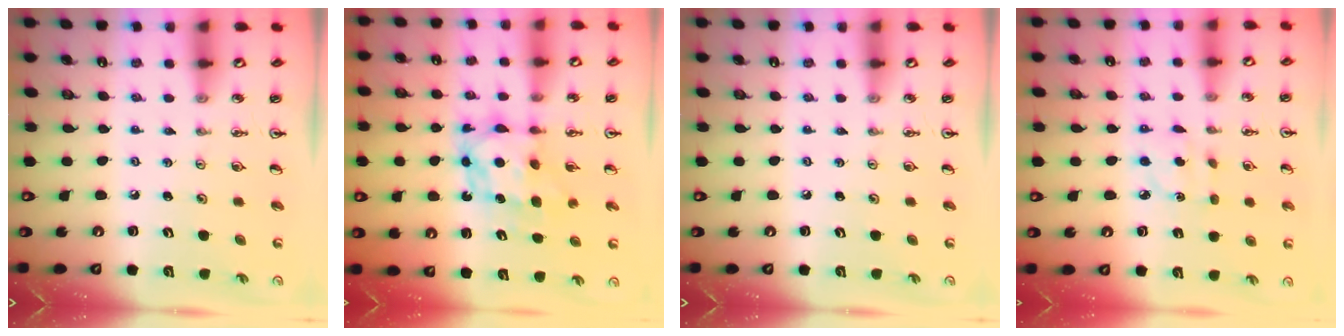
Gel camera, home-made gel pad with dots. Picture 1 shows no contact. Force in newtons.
{"total": 6.9, "press": 6.9, "slide": 0.5}
{"total": 0.0}
{"total": 2.3, "press": 2.3, "slide": 0.2}